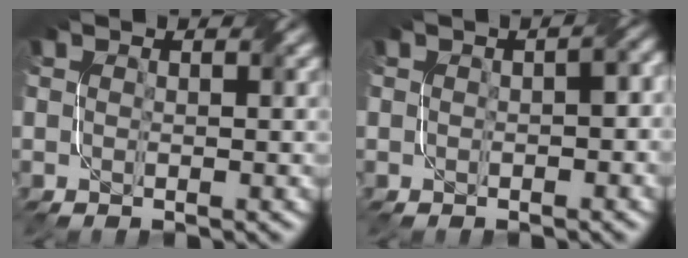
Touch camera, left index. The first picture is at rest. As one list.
[{"total": 2.3, "force": [-0.1, 1.0, 2.0], "torque": [-0.026, 0.005, -0.001]}]